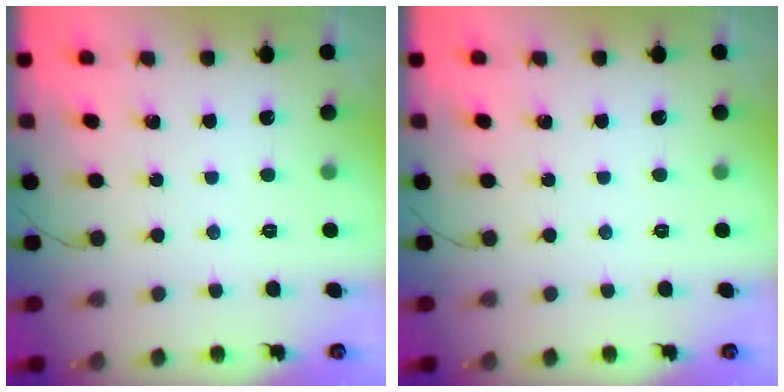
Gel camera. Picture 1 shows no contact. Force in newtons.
{"total": 0.0}